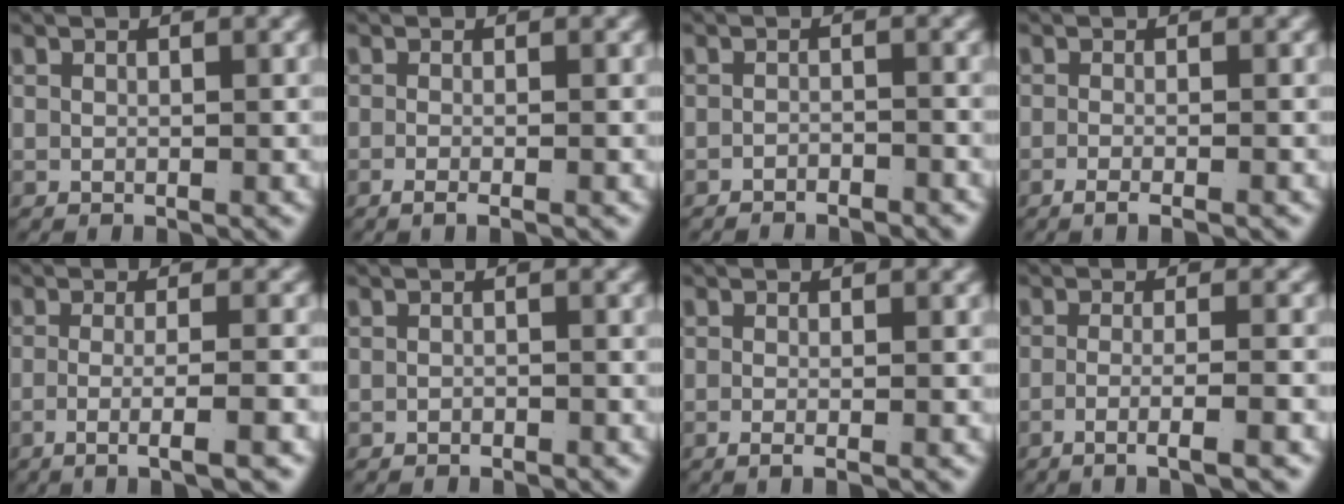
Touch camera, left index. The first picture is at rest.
{"total": 2.0, "force": [-1.6, 0.1, 1.2], "torque": [-0.024, -0.008, -0.023]}
{"total": 2.0, "force": [-2.0, -0.1, 0.0], "torque": [0.004, -0.011, -0.031]}
{"total": 2.4, "force": [-2.0, 0.3, 1.3], "torque": [-0.026, -0.006, -0.031]}
{"total": 4.3, "force": [-2.7, -0.1, 3.4], "torque": [-0.065, -0.018, -0.037]}
{"total": 0.9, "force": [-0.9, -0.3, 0.0], "torque": [-0.003, -0.009, -0.010]}
{"total": 1.6, "force": [-1.3, 0.0, 1.0], "torque": [-0.020, -0.008, -0.017]}
{"total": 3.9, "force": [-2.7, -0.2, 2.8], "torque": [-0.058, -0.018, -0.038]}